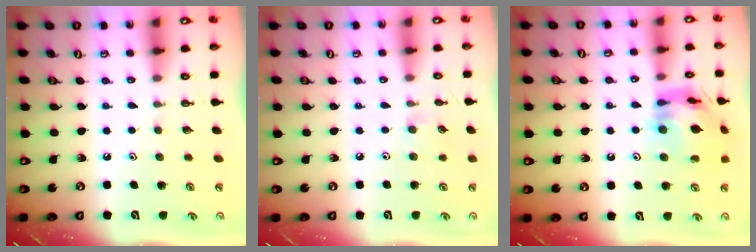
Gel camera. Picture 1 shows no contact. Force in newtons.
{"total": 6.1, "press": 6.0, "slide": 0.6}
{"total": 15.1, "press": 15.0, "slide": 1.5}